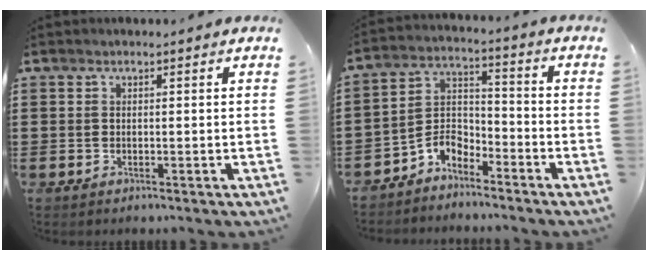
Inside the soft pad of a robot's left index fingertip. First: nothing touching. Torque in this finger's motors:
{"motor_torque": [0.23, 0.23, 0.28, 0.07]}